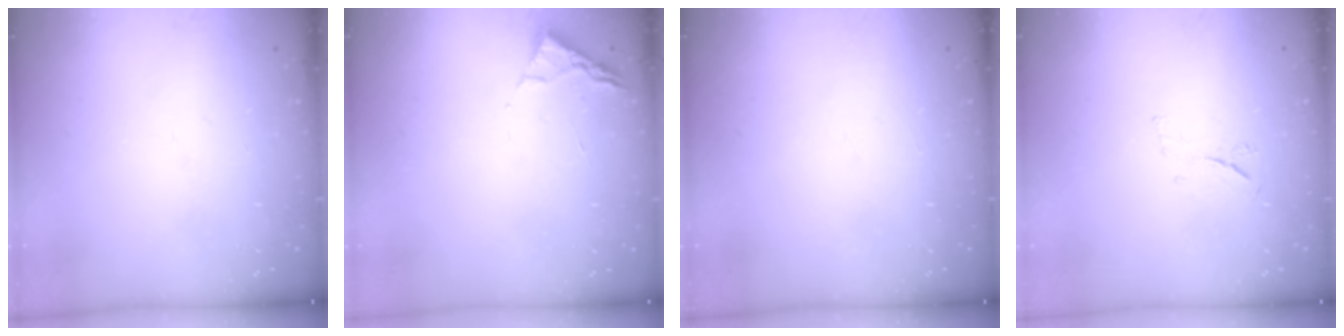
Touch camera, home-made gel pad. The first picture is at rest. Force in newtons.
{"total": 3.0, "press": 2.9, "slide": 0.4}
{"total": 1.5, "press": 1.5, "slide": 0.1}
{"total": 4.7, "press": 4.6, "slide": 0.8}